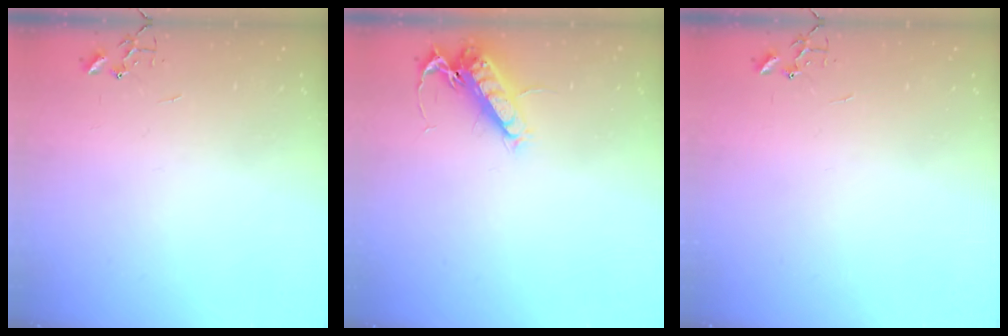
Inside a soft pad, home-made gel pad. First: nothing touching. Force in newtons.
{"total": 13.8, "press": 13.8, "slide": 1.2}
{"total": 0.0}